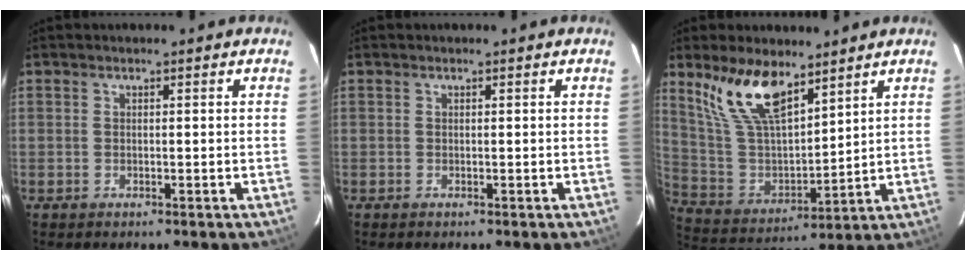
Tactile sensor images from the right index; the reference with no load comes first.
{"total": 0.0}
{"total": 14.6, "force": [9.8, 5.8, 9.1], "torque": [-0.180, 0.011, 0.209]}